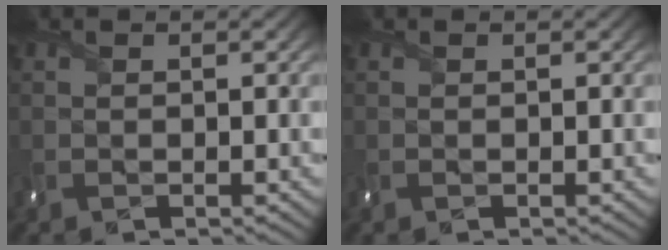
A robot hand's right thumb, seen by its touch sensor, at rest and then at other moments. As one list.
[{"total": 0.0}]